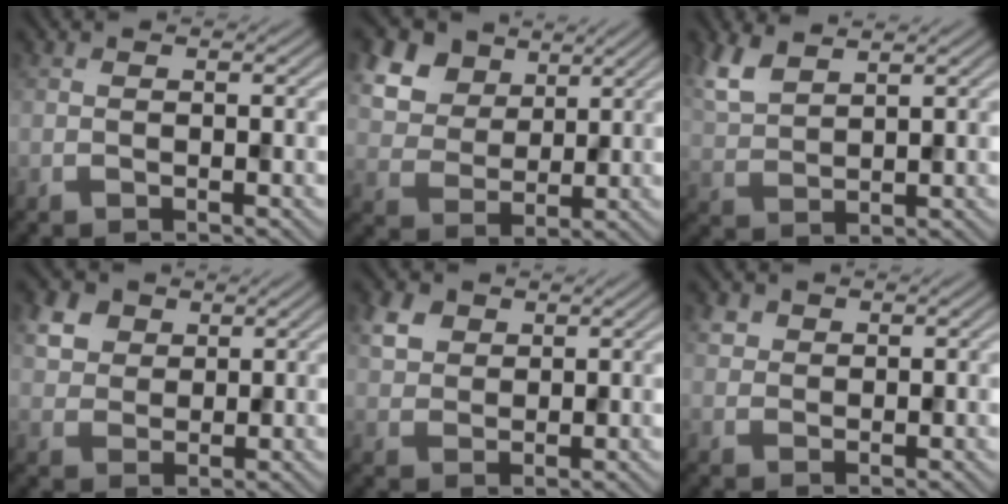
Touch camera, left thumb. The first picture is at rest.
{"total": 11.3, "force": [6.1, 7.8, 5.5], "torque": [-0.185, 0.013, 0.132]}
{"total": 5.1, "force": [3.6, 2.0, 3.1], "torque": [-0.087, 0.006, 0.080]}
{"total": 5.0, "force": [2.4, 3.7, 2.3], "torque": [-0.069, 0.006, 0.048]}
{"total": 4.1, "force": [2.0, 2.9, 1.9], "torque": [-0.052, 0.004, 0.043]}
{"total": 1.9, "force": [1.1, 1.5, 0.5], "torque": [-0.016, 0.002, 0.023]}